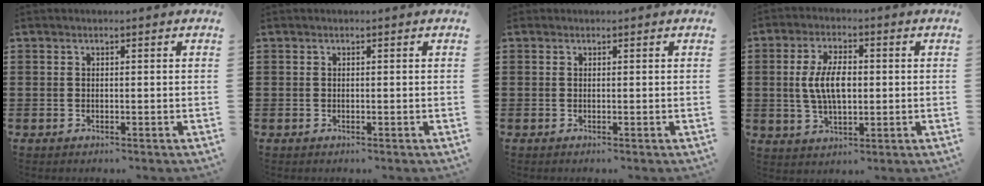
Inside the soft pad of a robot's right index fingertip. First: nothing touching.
{"total": 0.0}
{"total": 0.0}
{"total": 6.9, "force": [0.2, 3.0, 6.2], "torque": [-0.122, 0.001, -0.002]}